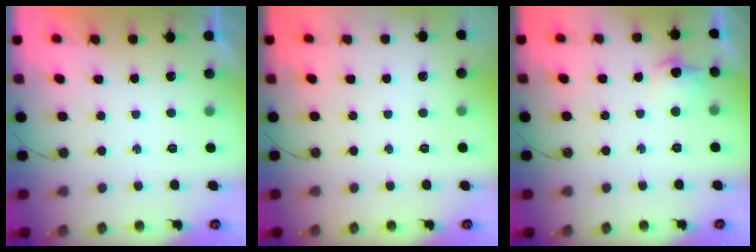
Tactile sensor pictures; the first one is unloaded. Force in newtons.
{"total": 0.0}
{"total": 7.4, "press": 7.4, "slide": 0.7}